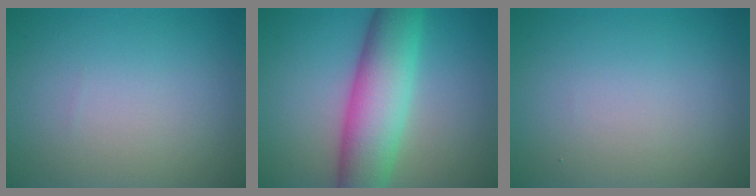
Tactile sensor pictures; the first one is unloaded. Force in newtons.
{"total": 8.8, "press": 8.8, "slide": 0.1}
{"total": 0.0}